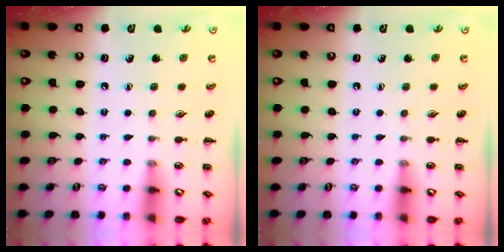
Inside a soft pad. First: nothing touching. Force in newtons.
{"total": 0.0}